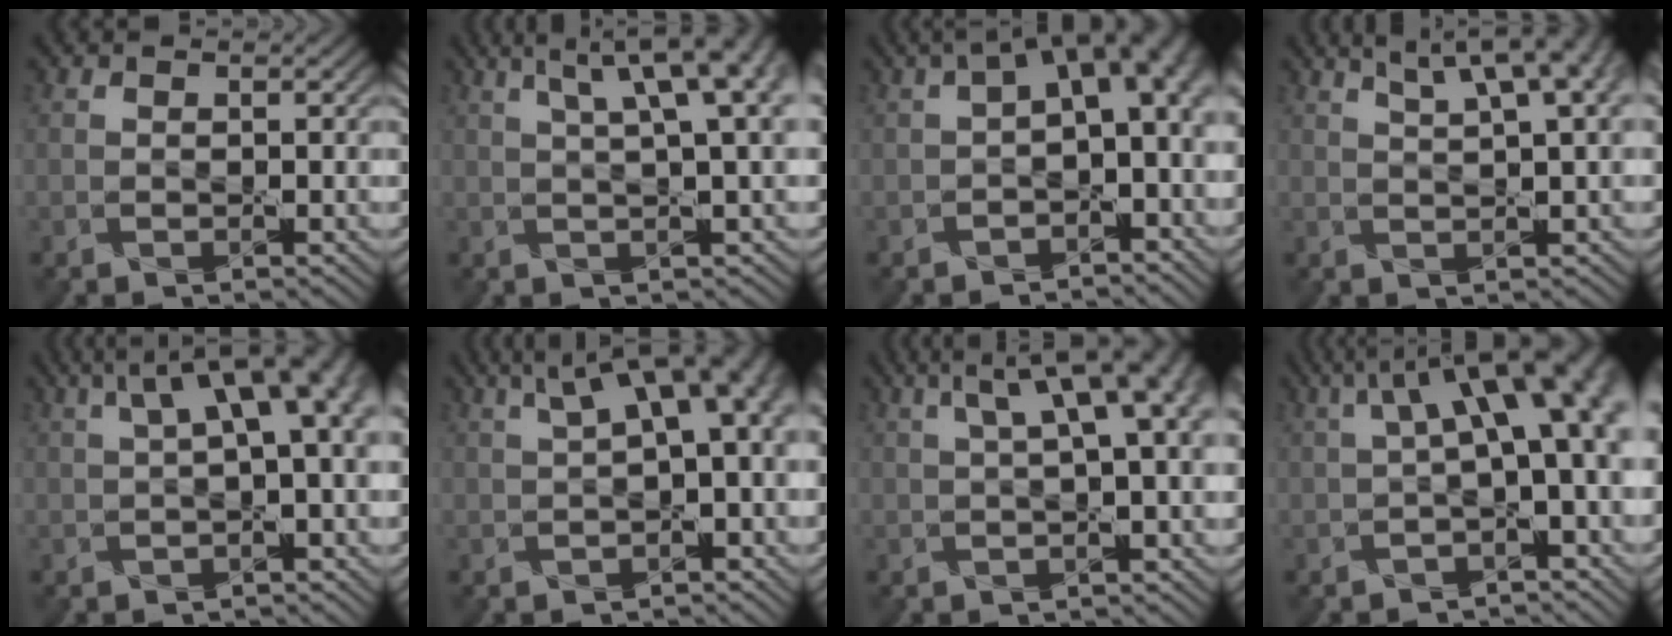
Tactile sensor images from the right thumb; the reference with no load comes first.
{"total": 9.1, "force": [3.9, 2.2, 7.9], "torque": [-0.087, 0.030, 0.048]}
{"total": 8.8, "force": [0.6, 4.6, 7.5], "torque": [-0.100, -0.003, 0.012]}
{"total": 8.7, "force": [5.1, 2.1, 6.7], "torque": [-0.089, 0.027, 0.065]}
{"total": 7.9, "force": [2.2, 2.6, 7.1], "torque": [-0.100, 0.021, 0.035]}
{"total": 8.2, "force": [2.3, 3.0, 7.3], "torque": [-0.107, 0.018, 0.039]}
{"total": 8.1, "force": [2.5, 2.6, 7.2], "torque": [-0.092, 0.027, 0.038]}
{"total": 11.2, "force": [2.3, 4.3, 10.1], "torque": [-0.152, 0.007, 0.045]}